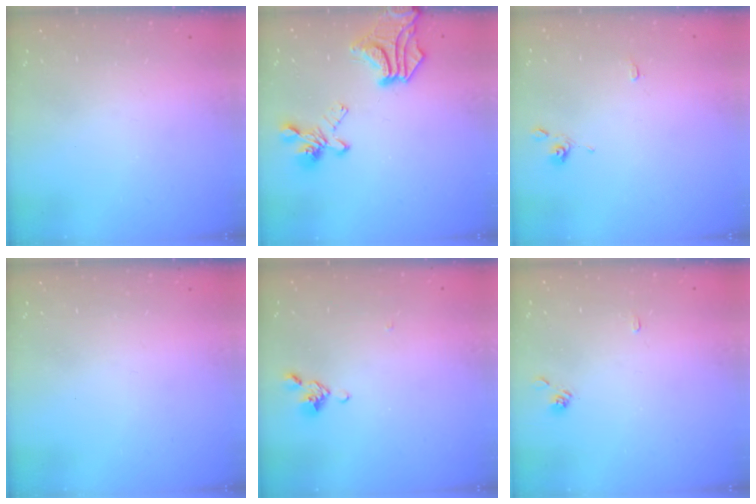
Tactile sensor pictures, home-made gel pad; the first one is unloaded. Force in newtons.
{"total": 9.3, "press": 8.7, "slide": 3.2}
{"total": 0.0}
{"total": 0.0}
{"total": 6.2, "press": 6.2, "slide": 0.5}
{"total": 2.8, "press": 2.8, "slide": 0.3}